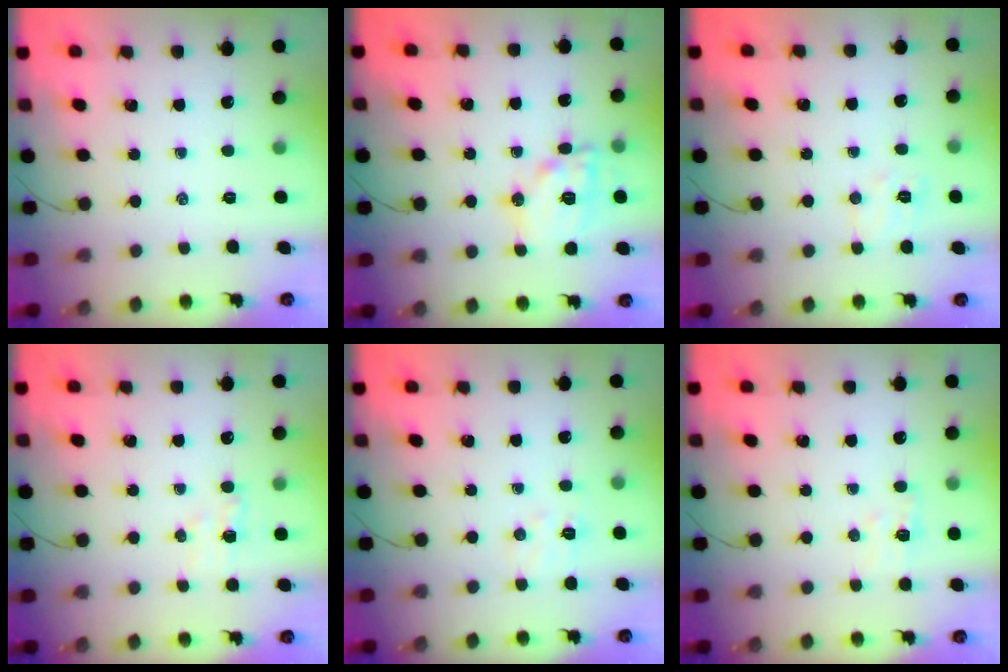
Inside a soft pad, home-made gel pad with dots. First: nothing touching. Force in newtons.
{"total": 13.6, "press": 13.5, "slide": 1.4}
{"total": 6.8, "press": 6.6, "slide": 1.3}
{"total": 3.6, "press": 3.4, "slide": 1.2}
{"total": 5.6, "press": 5.5, "slide": 1.2}
{"total": 5.0, "press": 4.9, "slide": 0.9}